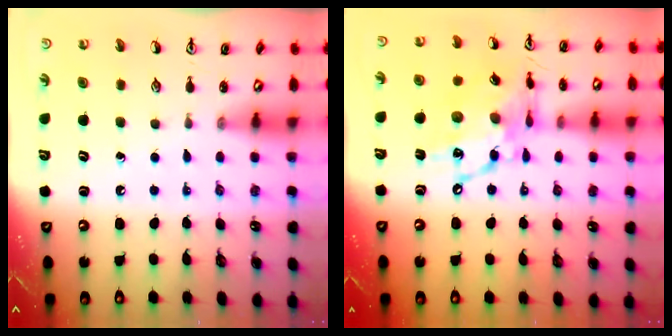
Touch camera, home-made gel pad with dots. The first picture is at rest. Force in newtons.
{"total": 16.4, "press": 16.4, "slide": 1.2}